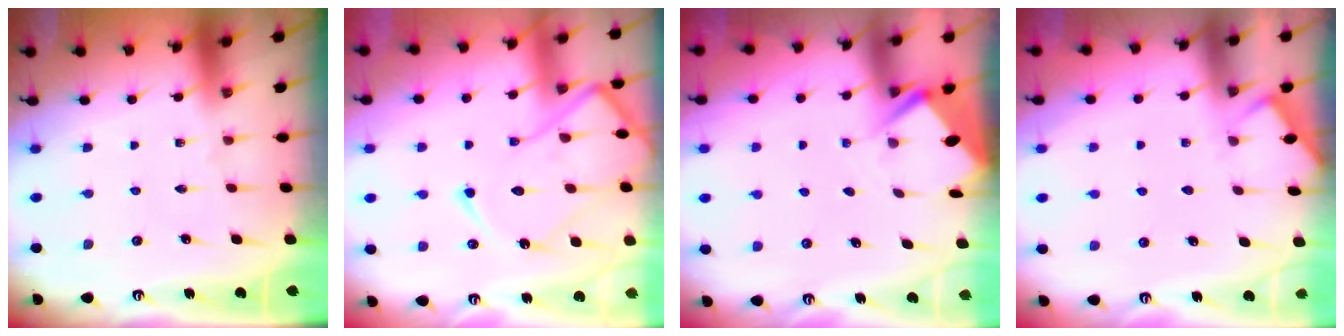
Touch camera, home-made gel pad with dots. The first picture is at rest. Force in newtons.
{"total": 16.2, "press": 16.1, "slide": 1.5}
{"total": 3.0, "press": 2.9, "slide": 0.4}
{"total": 3.9, "press": 3.9, "slide": 0.5}